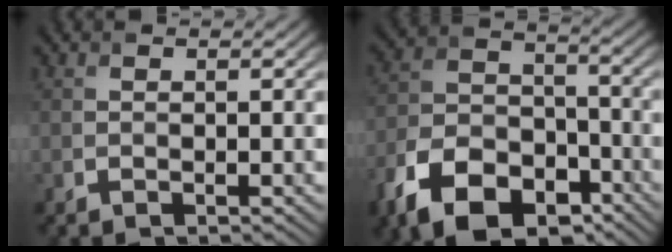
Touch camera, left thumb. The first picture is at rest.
{"total": 13.7, "force": [-8.5, 7.9, 7.3], "torque": [-0.176, -0.025, -0.165]}